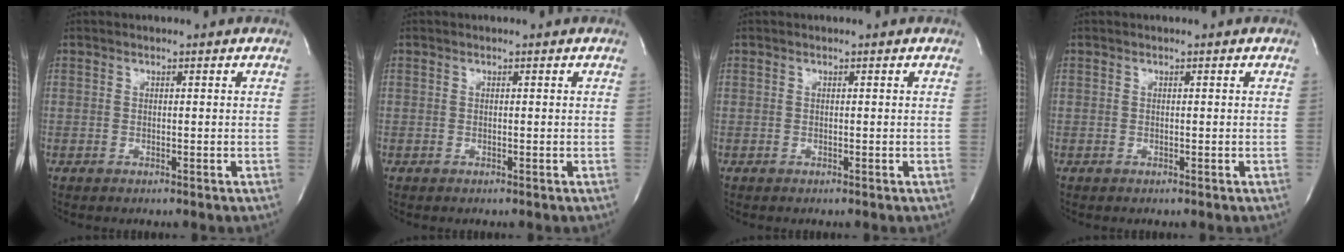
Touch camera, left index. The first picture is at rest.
{"total": 0.0}
{"total": 0.0}
{"total": 0.0}